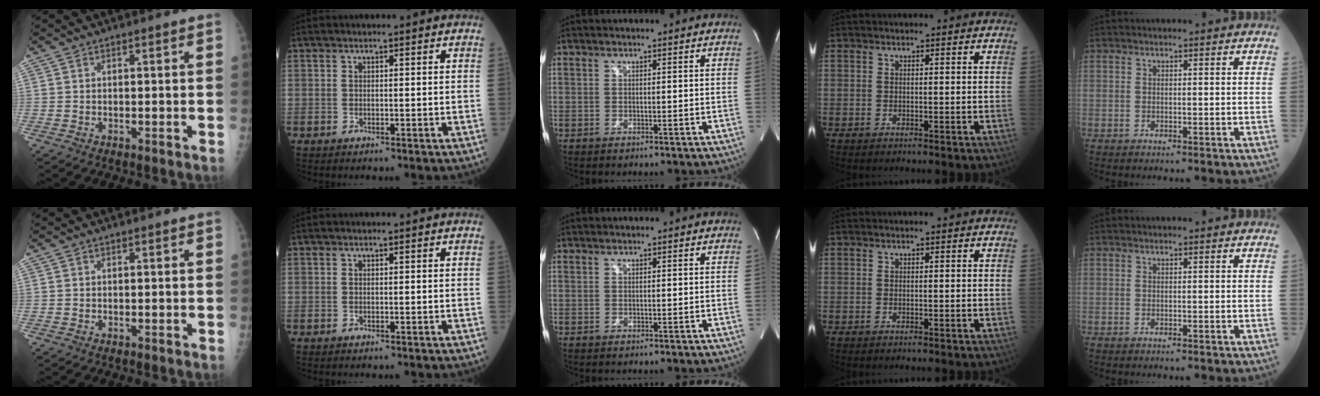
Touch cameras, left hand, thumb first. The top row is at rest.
{}